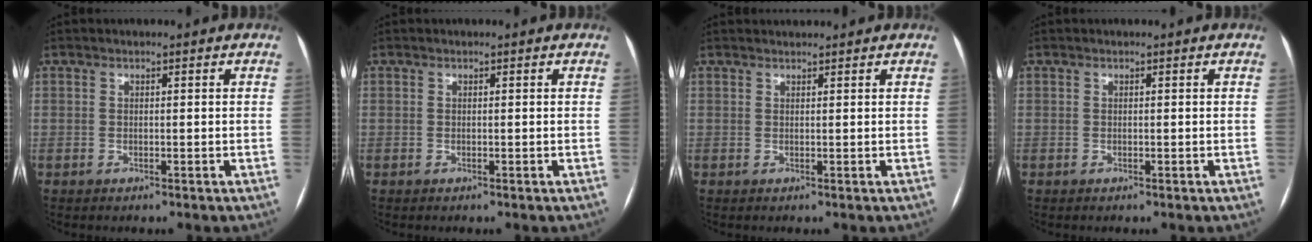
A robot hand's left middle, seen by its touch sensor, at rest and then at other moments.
{"total": 0.0}
{"total": 1.7, "force": [1.7, 0.1, 0.2], "torque": [-0.005, 0.021, 0.031]}
{"total": 0.0}